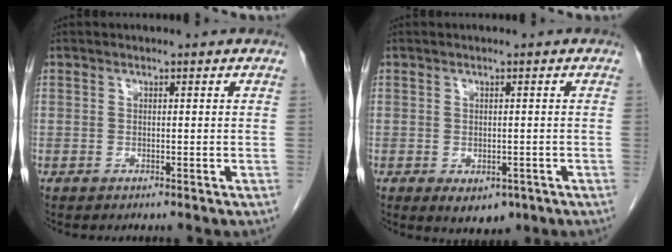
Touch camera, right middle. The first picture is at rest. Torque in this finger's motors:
{"motor_torque": [0.76, -0.60, 0.03, 0.02]}